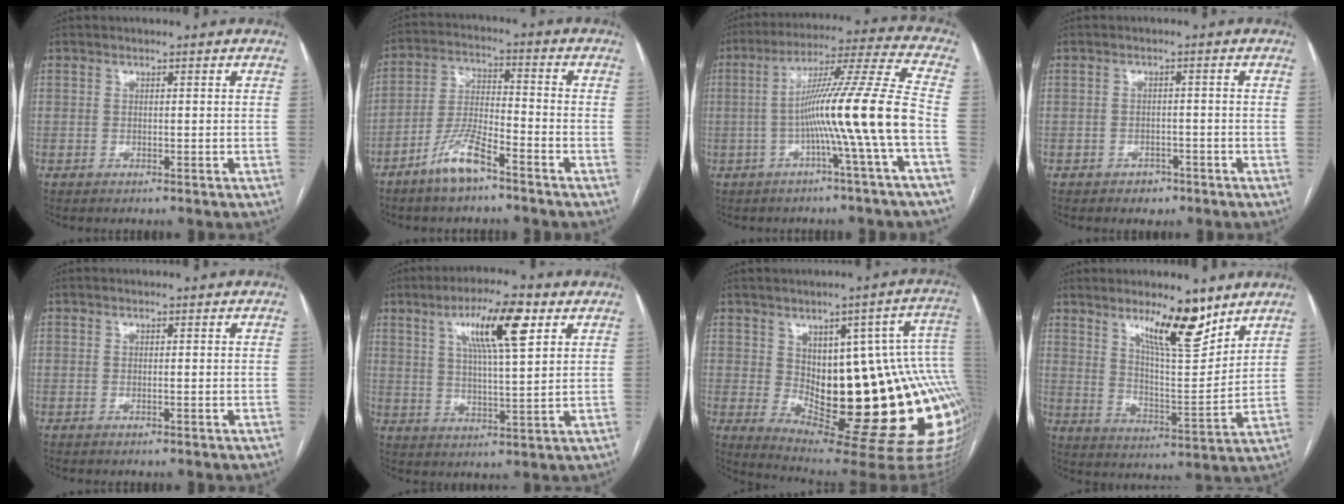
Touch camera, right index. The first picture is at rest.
{"total": 8.2, "force": [-5.7, 1.6, 5.7], "torque": [-0.123, -0.006, -0.113]}
{"total": 14.6, "force": [-3.5, -2.6, 13.9], "torque": [-0.229, 0.013, -0.066]}
{"total": 2.5, "force": [-1.7, 1.8, 0.7], "torque": [-0.010, 0.006, -0.019]}
{"total": 0.0}
{"total": 11.4, "force": [5.2, 1.6, 10.0], "torque": [-0.175, 0.010, 0.086]}
{"total": 26.4, "force": [-1.9, 8.1, 25.1], "torque": [-0.223, 0.017, -0.005]}
{"total": 11.7, "force": [8.1, 2.3, 8.1], "torque": [-0.133, -0.013, 0.140]}